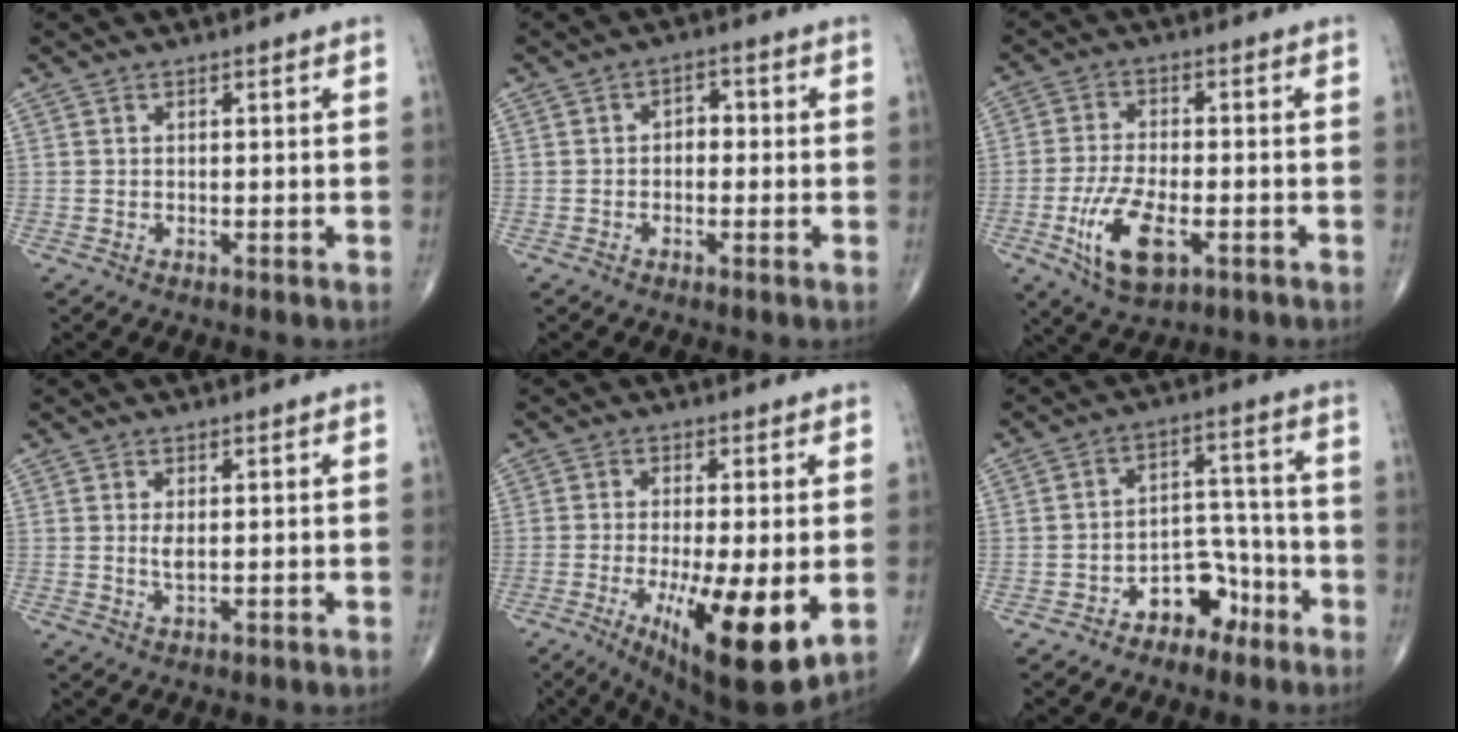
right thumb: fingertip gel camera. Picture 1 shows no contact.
{"total": 2.9, "force": [-0.2, 2.0, 2.1], "torque": [-0.013, 0.015, -0.011]}
{"total": 10.9, "force": [-3.9, 4.9, 8.9], "torque": [-0.173, 0.003, -0.065]}
{"total": 1.8, "force": [0.3, 0.7, 1.7], "torque": [-0.032, -0.005, 0.008]}
{"total": 15.9, "force": [-4.0, 4.3, 14.8], "torque": [-0.222, -0.026, -0.047]}
{"total": 7.9, "force": [-4.8, 5.1, 3.7], "torque": [-0.019, 0.059, -0.078]}